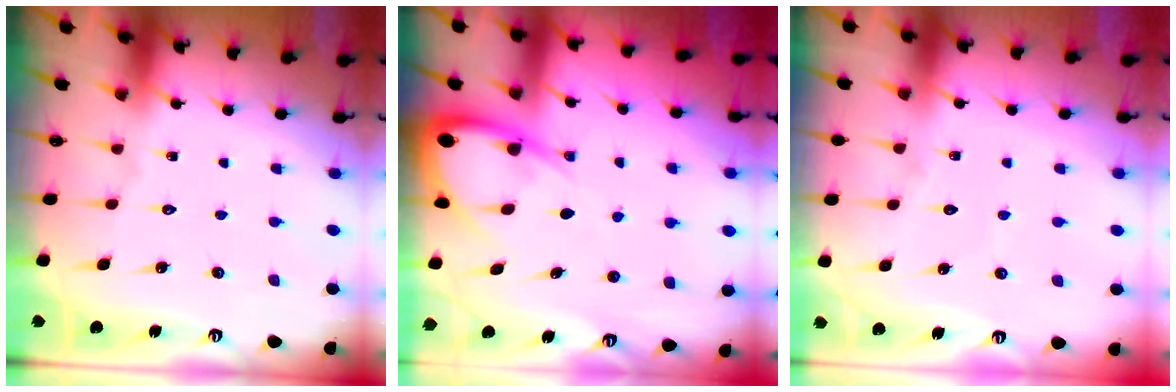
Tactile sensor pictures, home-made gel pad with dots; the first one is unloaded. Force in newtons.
{"total": 7.6, "press": 7.5, "slide": 0.8}
{"total": 2.9, "press": 2.9, "slide": 0.3}